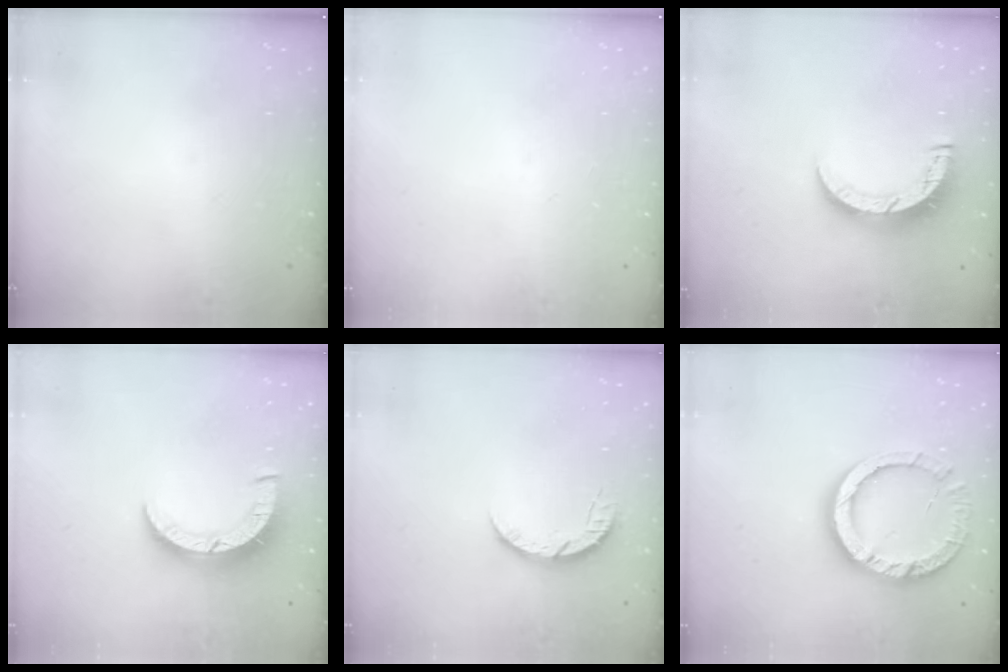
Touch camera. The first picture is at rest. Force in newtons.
{"total": 0.0}
{"total": 10.2, "press": 10.1, "slide": 1.0}
{"total": 8.6, "press": 8.6, "slide": 0.5}
{"total": 6.5, "press": 6.5, "slide": 0.6}
{"total": 14.0, "press": 14.0, "slide": 1.2}